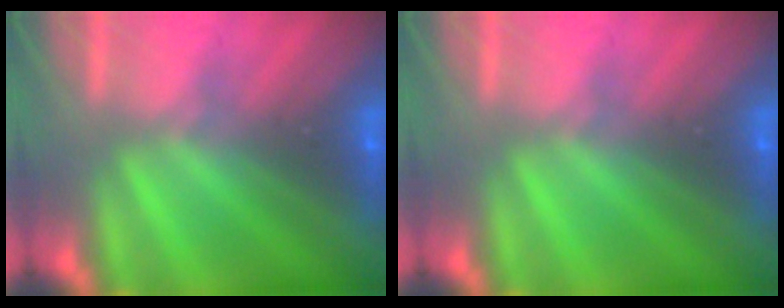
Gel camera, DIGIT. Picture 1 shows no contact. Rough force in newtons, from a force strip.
{"total": 0.0}